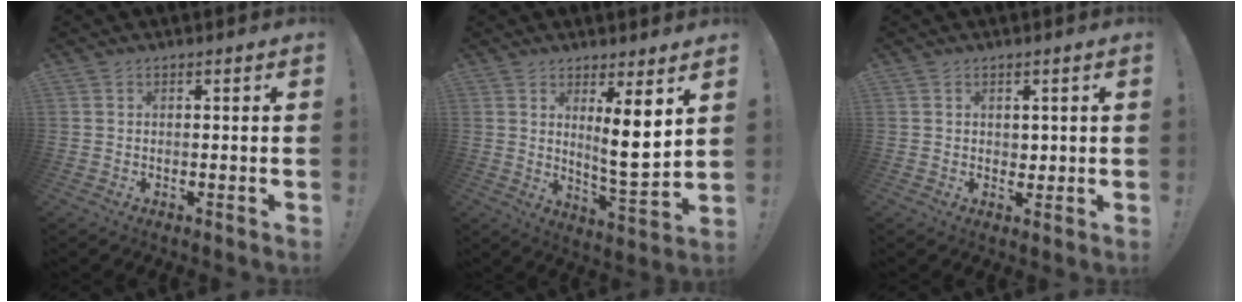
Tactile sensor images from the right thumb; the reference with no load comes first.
{"total": 9.8, "force": [3.8, 1.2, 8.9], "torque": [-0.127, -0.040, 0.061]}
{"total": 2.2, "force": [1.1, 1.9, 0.4], "torque": [0.011, -0.007, 0.015]}